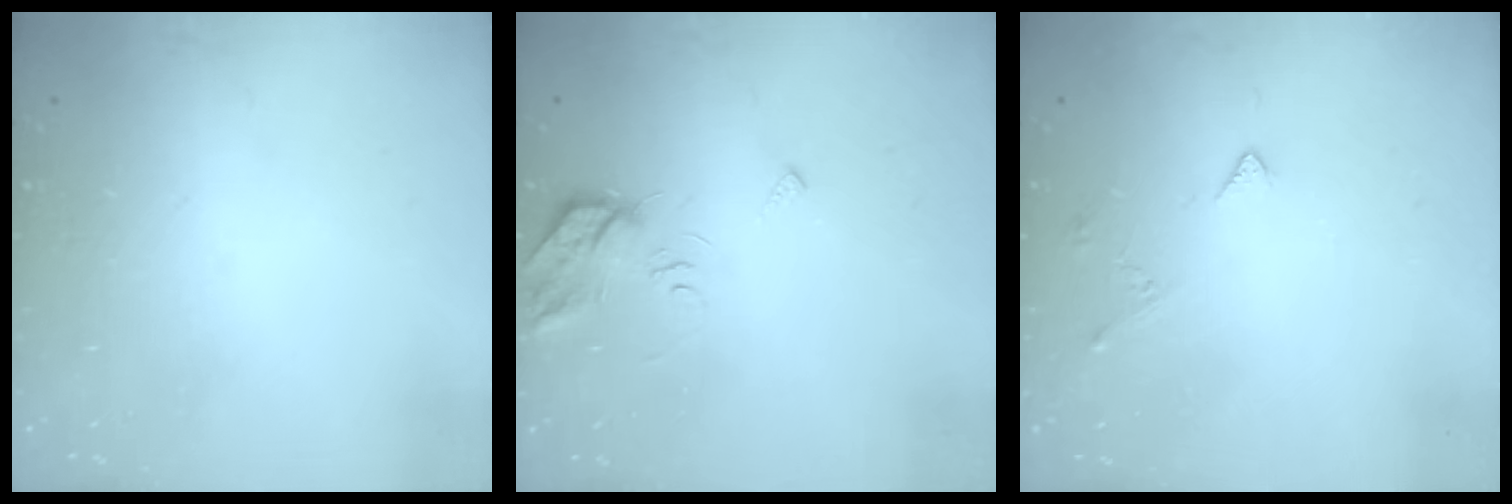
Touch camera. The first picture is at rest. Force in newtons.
{"total": 6.6, "press": 6.6, "slide": 0.6}
{"total": 4.7, "press": 4.6, "slide": 0.8}